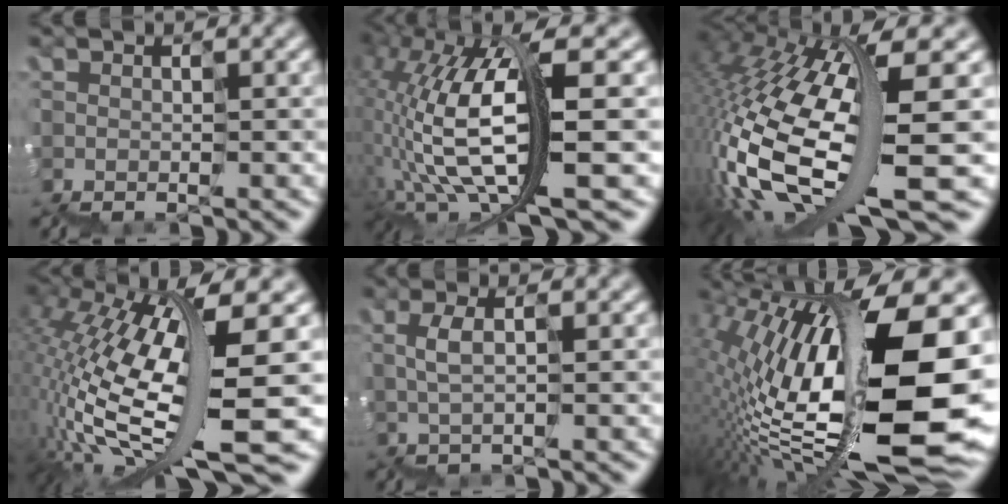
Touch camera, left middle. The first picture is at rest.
{"total": 10.3, "force": [-1.2, 2.6, 9.9], "torque": [-0.225, 0.028, -0.016]}
{"total": 14.3, "force": [-2.6, 4.0, 13.5], "torque": [-0.317, -0.016, -0.024]}
{"total": 13.2, "force": [0.2, 2.6, 13.0], "torque": [-0.283, 0.005, 0.019]}
{"total": 0.7, "force": [0.6, -0.2, 0.3], "torque": [-0.022, 0.016, 0.010]}
{"total": 16.4, "force": [1.1, 6.3, 15.1], "torque": [-0.272, -0.002, 0.026]}